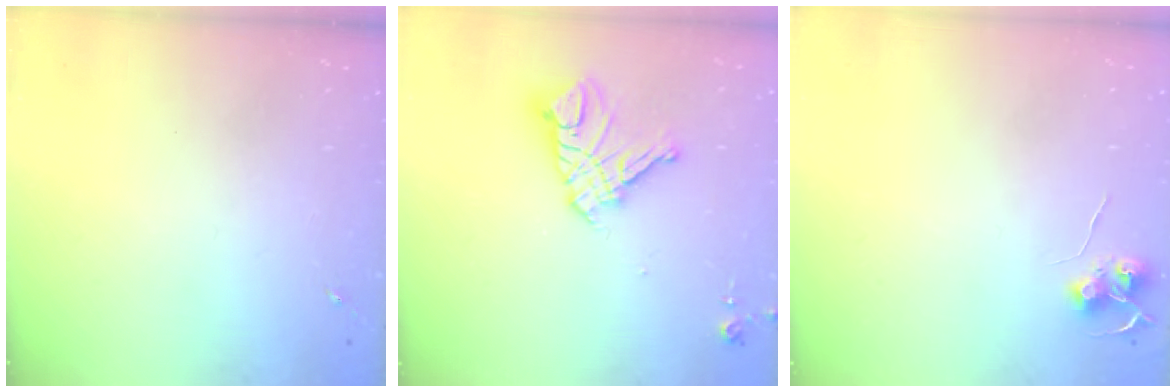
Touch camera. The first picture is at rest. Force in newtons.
{"total": 14.0, "press": 13.9, "slide": 1.5}
{"total": 6.4, "press": 6.3, "slide": 0.6}